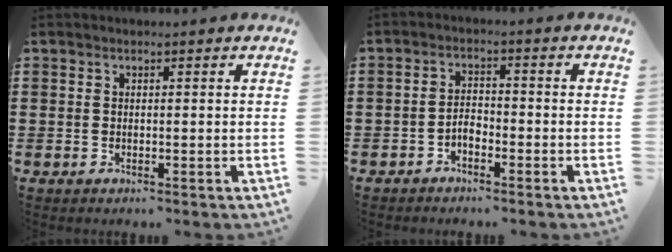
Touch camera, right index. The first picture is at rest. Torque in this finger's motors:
{"motor_torque": [2.14, 0.00, 0.05, 0.02]}